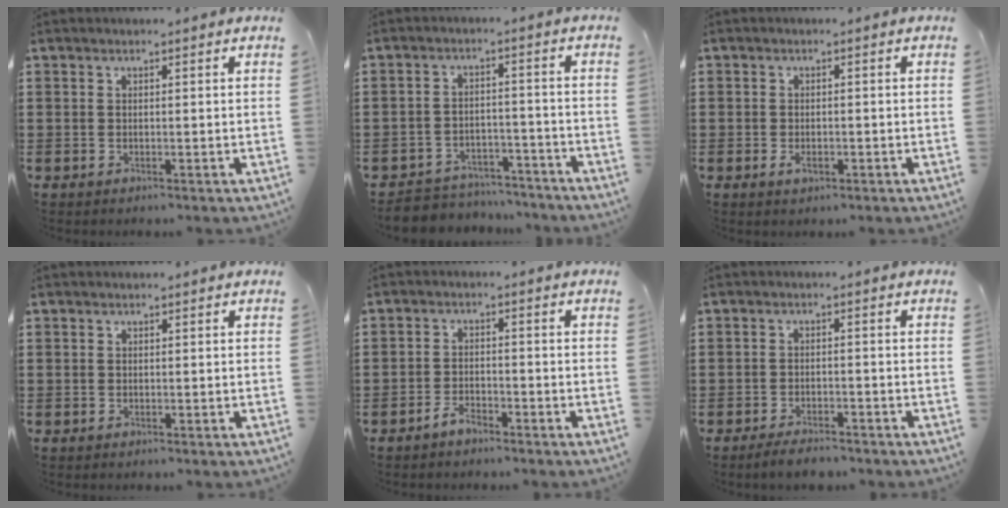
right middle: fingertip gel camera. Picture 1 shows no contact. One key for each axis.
{"total": 4.9, "fx": -4.8, "fy": 1.1, "fz": 0.0, "tx": -0.011, "ty": 0.007, "tz": -0.101}
{"total": 1.6, "fx": -0.8, "fy": 1.1, "fz": 0.8, "tx": -0.018, "ty": 0.001, "tz": -0.016}
{"total": 0.6, "fx": -0.4, "fy": 0.5, "fz": 0.0, "tx": 0.000, "ty": 0.004, "tz": -0.008}
{"total": 3.0, "fx": -2.7, "fy": 1.1, "fz": 0.8, "tx": -0.018, "ty": 0.006, "tz": -0.054}
{"total": 3.1, "fx": -3.0, "fy": 0.6, "fz": 0.7, "tx": -0.014, "ty": 0.004, "tz": -0.060}